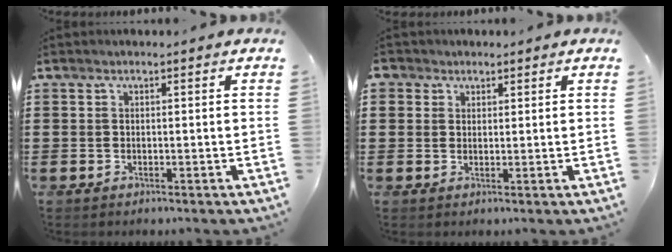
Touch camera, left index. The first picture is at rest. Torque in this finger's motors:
{"motor_torque": [0.61, -0.58, 0.26, 0.05]}